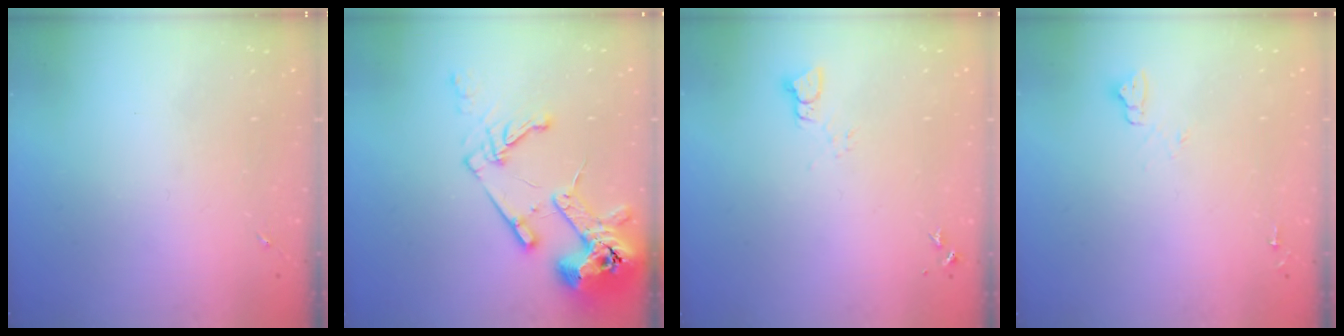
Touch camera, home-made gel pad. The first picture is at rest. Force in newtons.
{"total": 16.7, "press": 16.5, "slide": 2.2}
{"total": 2.5, "press": 2.5, "slide": 0.1}
{"total": 4.8, "press": 4.8, "slide": 0.6}